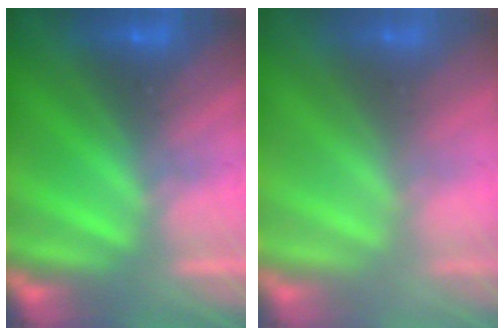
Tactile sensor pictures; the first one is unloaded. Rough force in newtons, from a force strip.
{"total": 2.6}